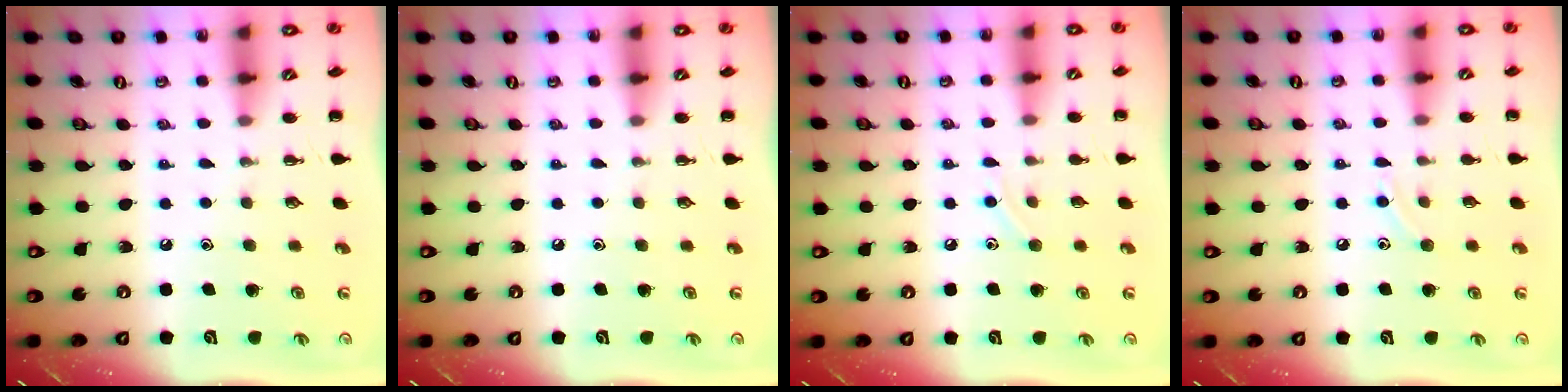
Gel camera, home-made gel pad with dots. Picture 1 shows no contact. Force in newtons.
{"total": 0.0}
{"total": 4.8, "press": 4.6, "slide": 1.3}
{"total": 7.3, "press": 7.0, "slide": 1.9}